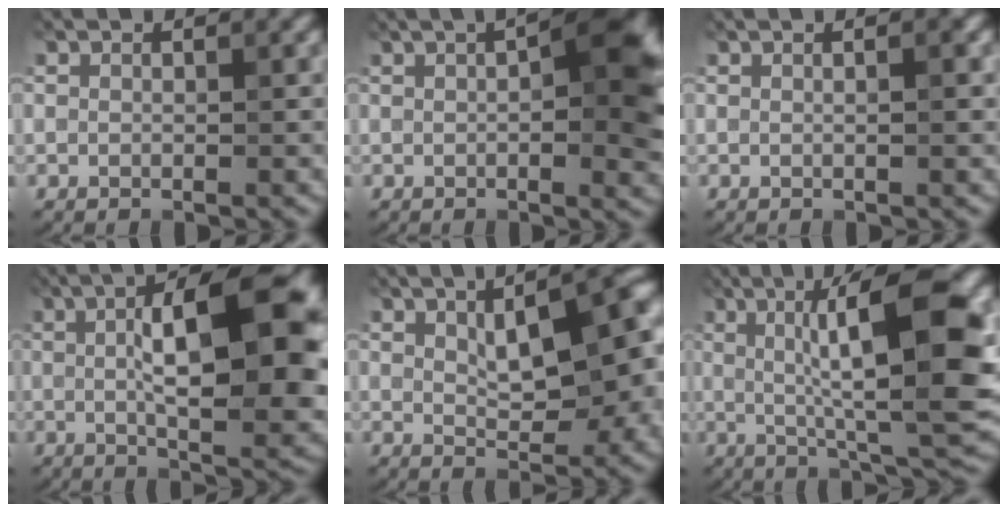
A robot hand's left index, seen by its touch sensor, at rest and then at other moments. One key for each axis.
{"total": 8.0, "fx": 1.3, "fy": 2.6, "fz": 7.5, "tx": -0.102, "ty": 0.015, "tz": 0.015}
{"total": 1.0, "fx": 0.2, "fy": 0.0, "fz": 1.0, "tx": -0.020, "ty": 0.003, "tz": 0.004}
{"total": 12.9, "fx": 1.9, "fy": 3.9, "fz": 12.2, "tx": -0.169, "ty": 0.015, "tz": 0.027}
{"total": 8.8, "fx": 1.5, "fy": 3.4, "fz": 7.9, "tx": -0.119, "ty": 0.013, "tz": 0.025}
{"total": 12.7, "fx": 2.1, "fy": 1.9, "fz": 12.4, "tx": -0.172, "ty": 0.017, "tz": 0.031}